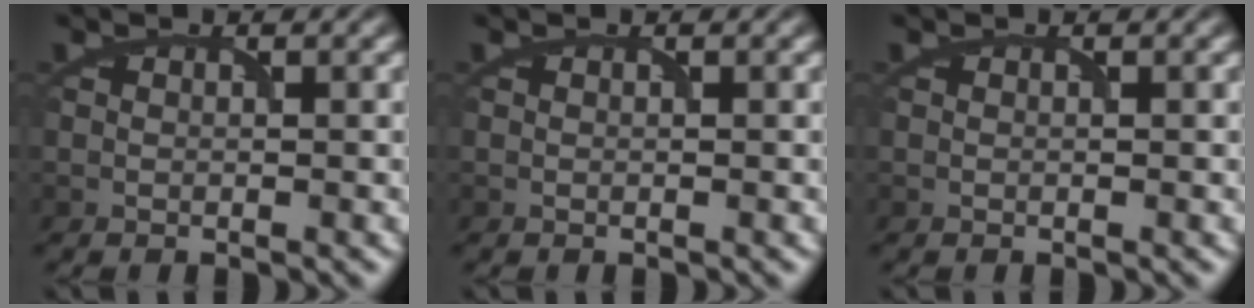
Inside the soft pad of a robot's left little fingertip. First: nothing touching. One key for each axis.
{"total": 0.0}
{"total": 0.0}